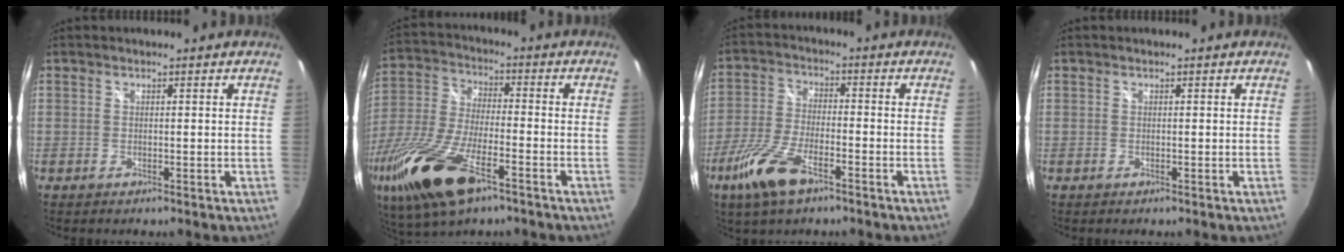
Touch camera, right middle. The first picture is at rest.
{"total": 21.8, "force": [-12.0, 8.1, 16.2], "torque": [-0.356, -0.057, -0.228]}
{"total": 10.5, "force": [-6.3, 3.6, 7.6], "torque": [-0.177, -0.012, -0.125]}
{"total": 0.0}